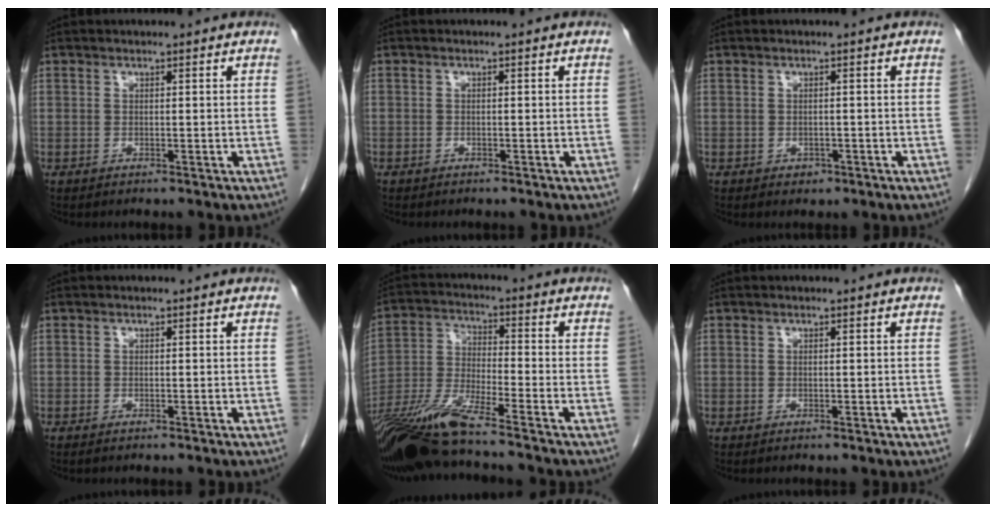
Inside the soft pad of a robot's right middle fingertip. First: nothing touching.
{"total": 0.6, "force": [-0.4, 0.4, 0.1], "torque": [-0.004, 0.003, -0.008]}
{"total": 1.2, "force": [-0.6, 0.9, 0.4], "torque": [-0.007, 0.002, -0.005]}
{"total": 0.5, "force": [-0.4, 0.0, 0.3], "torque": [-0.010, -0.002, -0.007]}
{"total": 12.4, "force": [-10.1, -0.6, 7.2], "torque": [-0.153, -0.020, -0.194]}
{"total": 0.0}